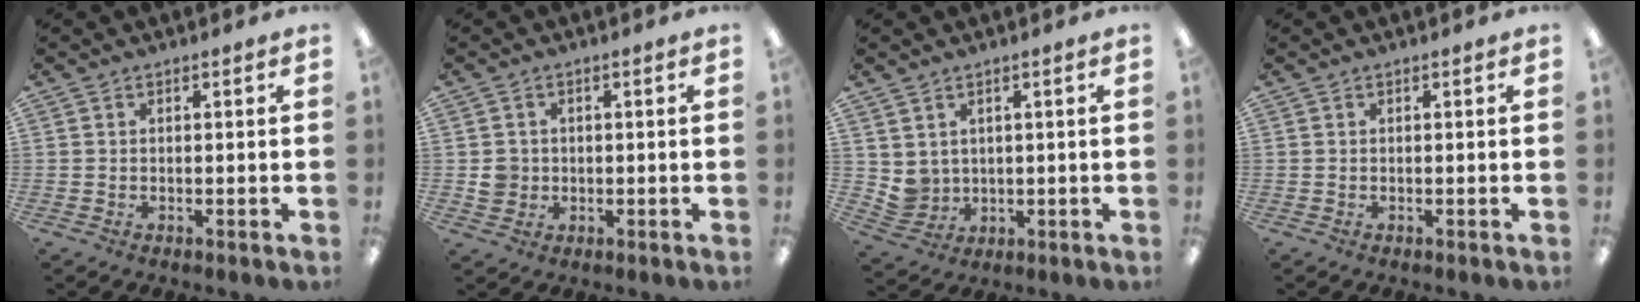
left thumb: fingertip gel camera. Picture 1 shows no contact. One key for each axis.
{"total": 3.7, "fx": 0.1, "fy": 3.7, "fz": 0.7, "tx": -0.002, "ty": 0.002, "tz": -0.001}
{"total": 4.5, "fx": 2.8, "fy": 3.4, "fz": 0.7, "tx": -0.027, "ty": -0.010, "tz": 0.057}
{"total": 0.0}